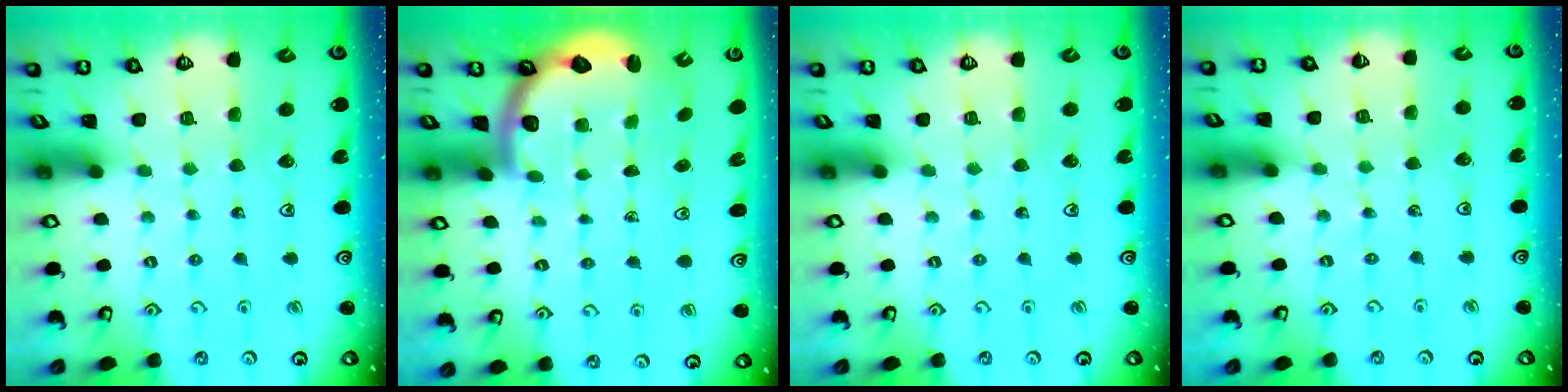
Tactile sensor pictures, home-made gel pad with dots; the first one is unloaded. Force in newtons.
{"total": 2.8, "press": 2.5, "slide": 1.3}
{"total": 0.0}
{"total": 2.1, "press": 2.1, "slide": 0.4}